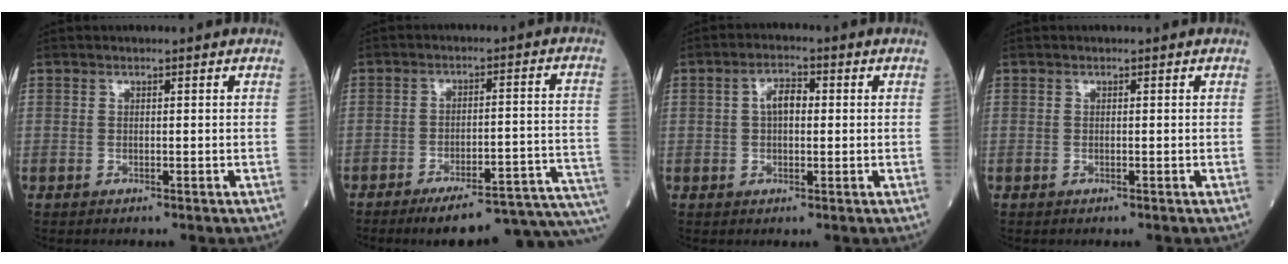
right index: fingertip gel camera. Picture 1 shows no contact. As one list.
[{"total": 18.4, "force": [-16.0, 0.4, 9.1], "torque": [-0.049, 0.024, -0.207]}, {"total": 3.8, "force": [0.5, 1.9, 3.3], "torque": [-0.060, 0.013, 0.007]}, {"total": 0.0}]